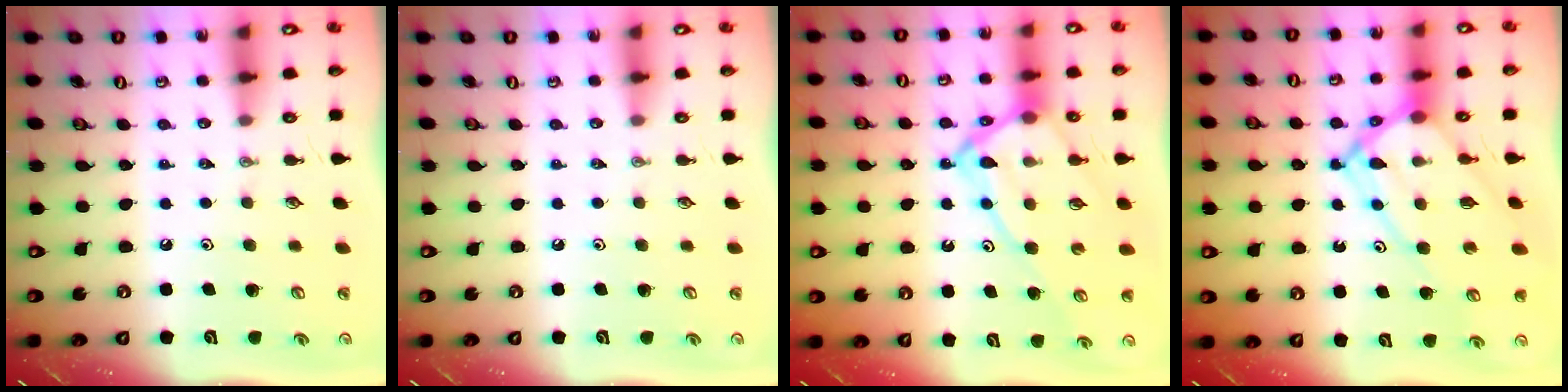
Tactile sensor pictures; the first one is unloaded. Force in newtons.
{"total": 0.0}
{"total": 15.3, "press": 15.2, "slide": 1.5}
{"total": 14.7, "press": 14.7, "slide": 1.3}